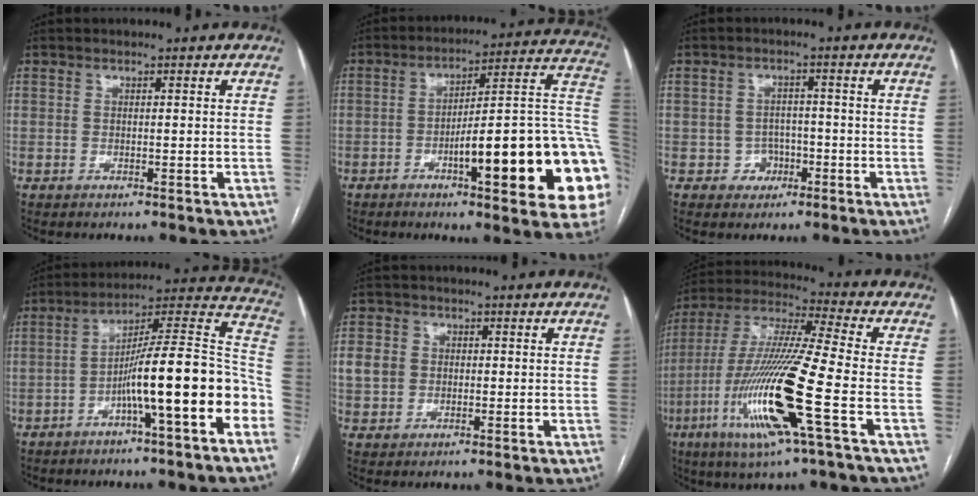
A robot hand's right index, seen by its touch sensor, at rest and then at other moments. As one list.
[{"total": 25.3, "force": [-5.5, 3.7, 24.4], "torque": [-0.225, 0.017, -0.071]}, {"total": 3.4, "force": [-1.3, 3.1, 0.6], "torque": [0.007, 0.013, -0.016]}, {"total": 17.1, "force": [-6.0, 0.9, 16.0], "torque": [-0.230, 0.034, -0.094]}, {"total": 5.6, "force": [0.5, 5.1, 2.2], "torque": [-0.053, 0.014, 0.014]}, {"total": 19.4, "force": [-6.3, 0.4, 18.3], "torque": [-0.390, -0.023, -0.124]}]